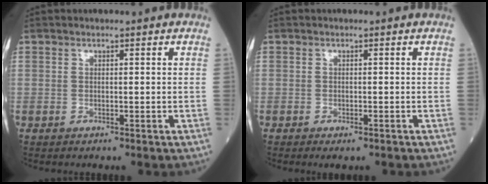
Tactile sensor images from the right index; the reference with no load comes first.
{"total": 1.5, "force": [-1.0, 0.4, 1.0], "torque": [-0.011, -0.003, -0.010]}